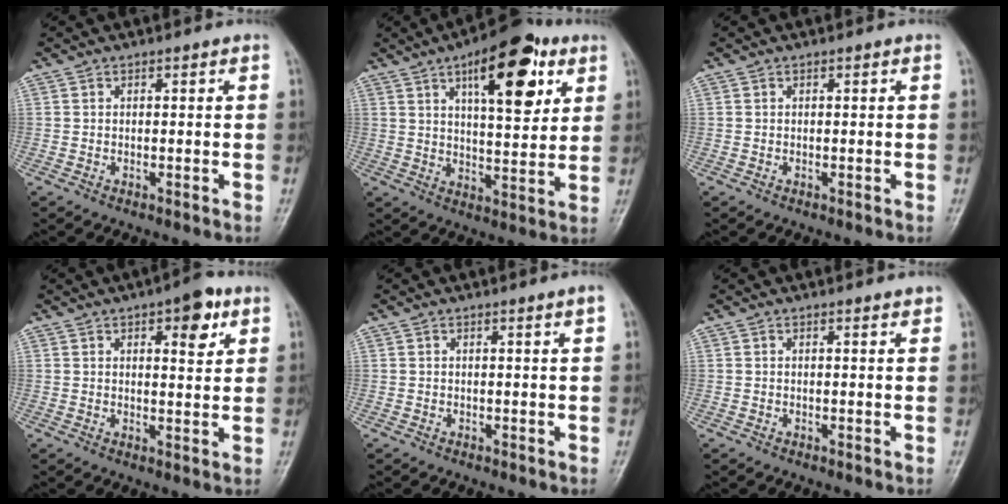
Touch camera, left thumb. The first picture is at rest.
{"total": 16.8, "force": [7.6, 6.9, 13.4], "torque": [-0.154, -0.022, 0.109]}
{"total": 0.0}
{"total": 7.3, "force": [3.5, 3.0, 5.7], "torque": [-0.052, -0.012, 0.042]}
{"total": 1.1, "force": [0.6, -0.4, 0.8], "torque": [-0.019, -0.007, 0.011]}
{"total": 0.8, "force": [0.7, 0.0, 0.4], "torque": [-0.005, -0.005, 0.009]}